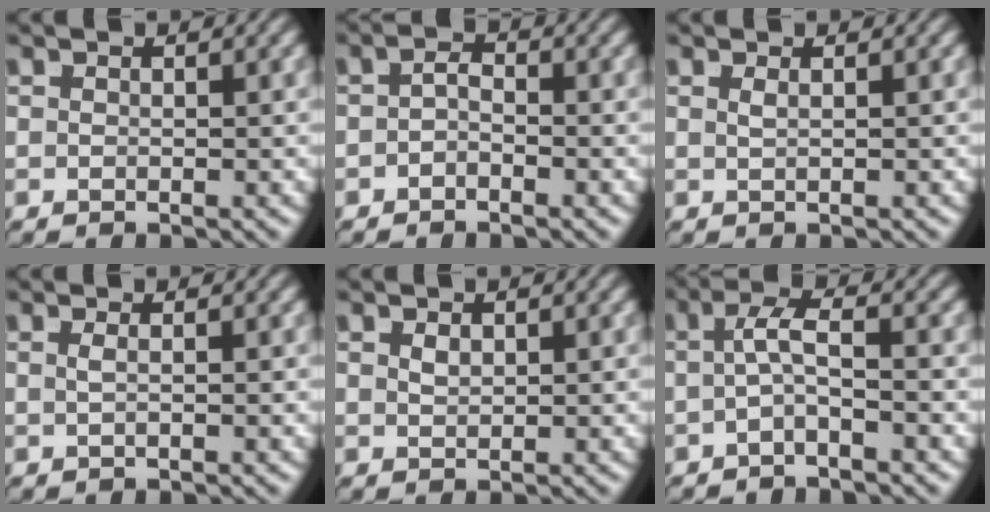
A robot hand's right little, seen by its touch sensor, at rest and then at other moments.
{"total": 1.2, "force": [-0.7, 0.5, 0.9], "torque": [-0.005, -0.007, -0.012]}
{"total": 1.0, "force": [0.1, -0.9, 0.3], "torque": [-0.002, -0.006, 0.008]}
{"total": 1.0, "force": [-0.2, -1.0, 0.4], "torque": [-0.008, -0.006, 0.001]}
{"total": 0.6, "force": [0.4, -0.4, 0.3], "torque": [-0.002, -0.010, 0.018]}
{"total": 2.0, "force": [-0.7, -0.2, 1.8], "torque": [-0.033, -0.002, -0.013]}